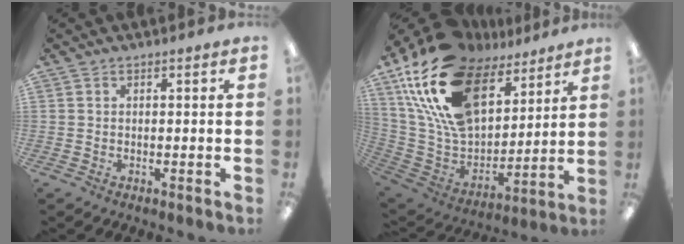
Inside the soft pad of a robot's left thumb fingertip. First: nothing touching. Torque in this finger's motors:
{"motor_torque": [1.75, 1.32, 1.35, -1.42, 0.81]}